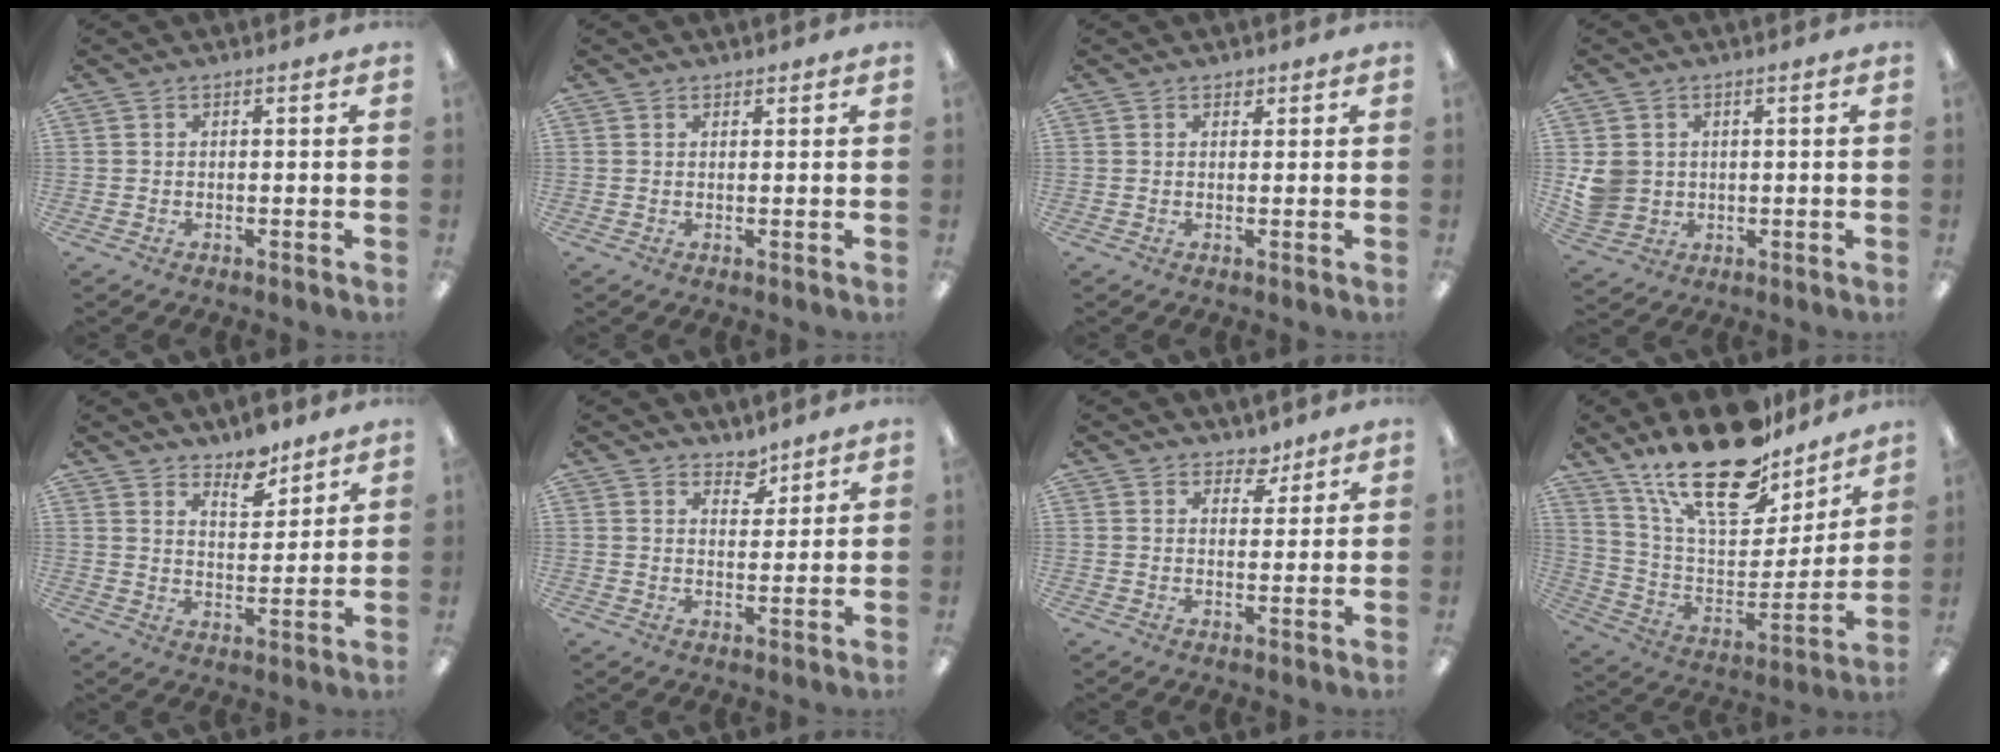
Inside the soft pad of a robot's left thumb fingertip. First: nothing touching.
{"total": 1.0, "force": [1.0, 0.4, 0.0], "torque": [0.001, 0.000, 0.019]}
{"total": 1.3, "force": [1.0, 0.8, 0.2], "torque": [0.003, -0.003, 0.017]}
{"total": 5.9, "force": [1.1, 5.6, 1.6], "torque": [-0.033, 0.007, 0.025]}
{"total": 7.2, "force": [6.3, 2.8, 1.8], "torque": [-0.015, -0.045, 0.113]}
{"total": 4.7, "force": [4.0, 2.4, 0.9], "torque": [0.003, -0.028, 0.070]}
{"total": 4.3, "force": [3.3, 2.6, 0.7], "torque": [0.000, -0.018, 0.058]}
{"total": 24.8, "force": [18.4, 9.7, 13.5], "torque": [-0.219, -0.118, 0.318]}